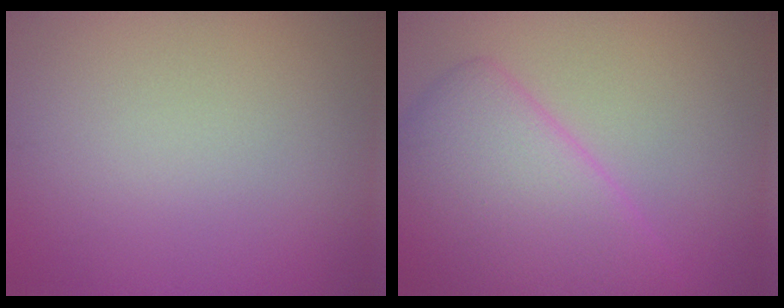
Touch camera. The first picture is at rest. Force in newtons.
{"total": 8.3, "press": 8.3, "slide": 0.2}